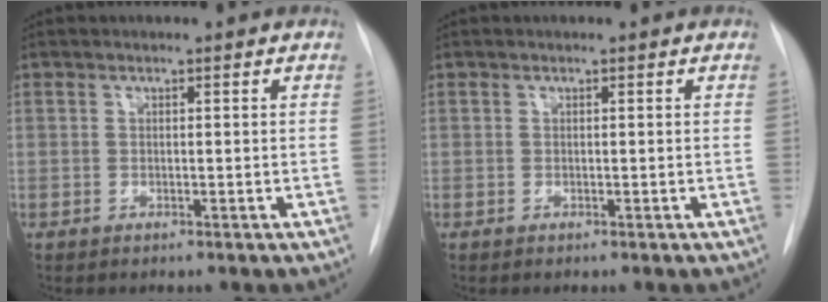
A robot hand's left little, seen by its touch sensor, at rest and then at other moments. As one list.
[{"total": 0.0}]